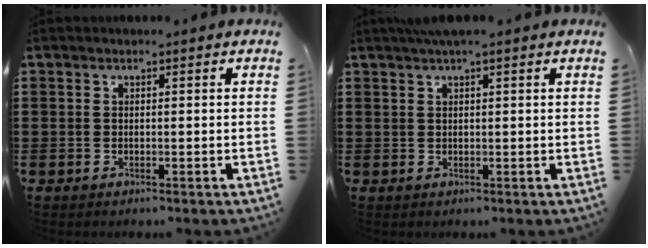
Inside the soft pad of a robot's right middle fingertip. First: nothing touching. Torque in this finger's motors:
{"motor_torque": [-0.26, -0.43, 0.75, 0.13]}